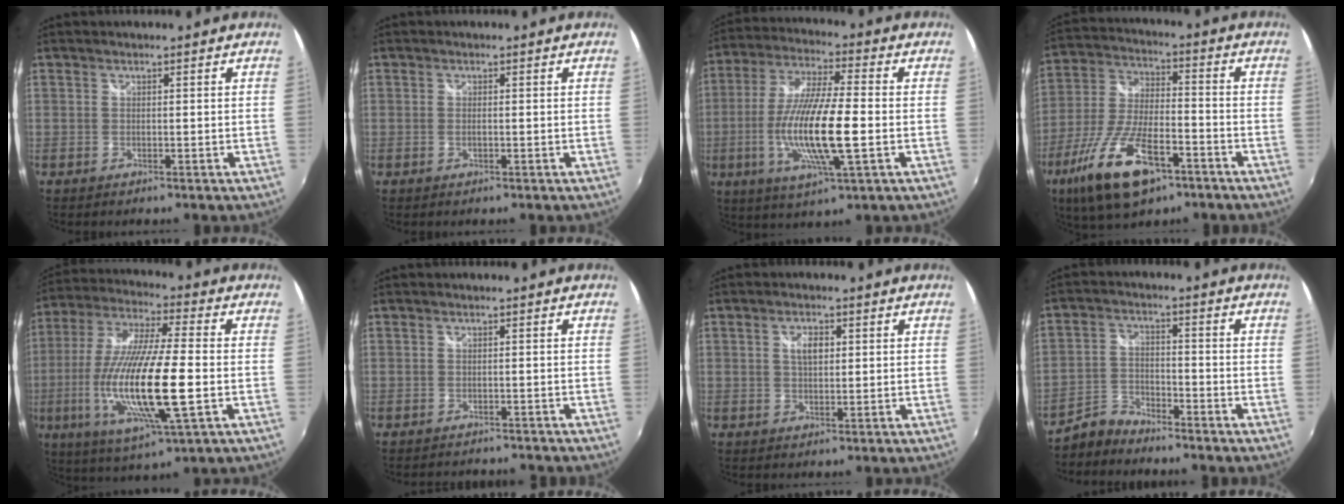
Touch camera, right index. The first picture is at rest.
{"total": 0.7, "force": [-0.2, 0.3, 0.6], "torque": [-0.014, -0.002, -0.004]}
{"total": 16.0, "force": [-3.4, 2.6, 15.4], "torque": [-0.303, -0.016, -0.061]}
{"total": 18.1, "force": [-10.0, 6.9, 13.4], "torque": [-0.282, -0.035, -0.182]}
{"total": 20.5, "force": [-4.4, 3.6, 19.7], "torque": [-0.383, -0.031, -0.077]}
{"total": 4.8, "force": [-4.4, 1.1, 1.5], "torque": [-0.036, -0.015, -0.062]}
{"total": 3.4, "force": [0.9, 1.9, 2.6], "torque": [-0.044, 0.005, 0.015]}
{"total": 5.2, "force": [-4.8, 1.6, 0.9], "torque": [-0.021, 0.012, -0.098]}